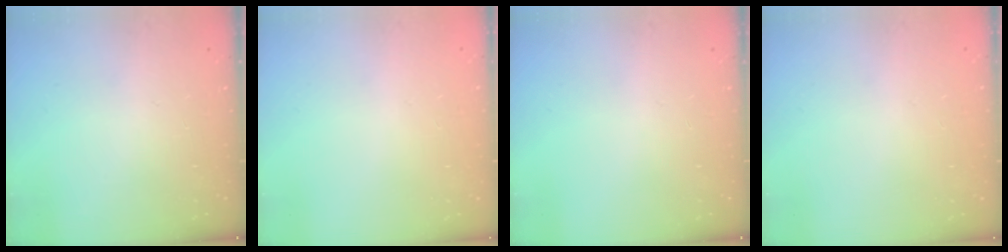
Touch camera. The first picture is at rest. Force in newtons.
{"total": 0.6, "press": 0.6, "slide": 0.1}
{"total": 0.0}
{"total": 0.6, "press": 0.6, "slide": 0.1}